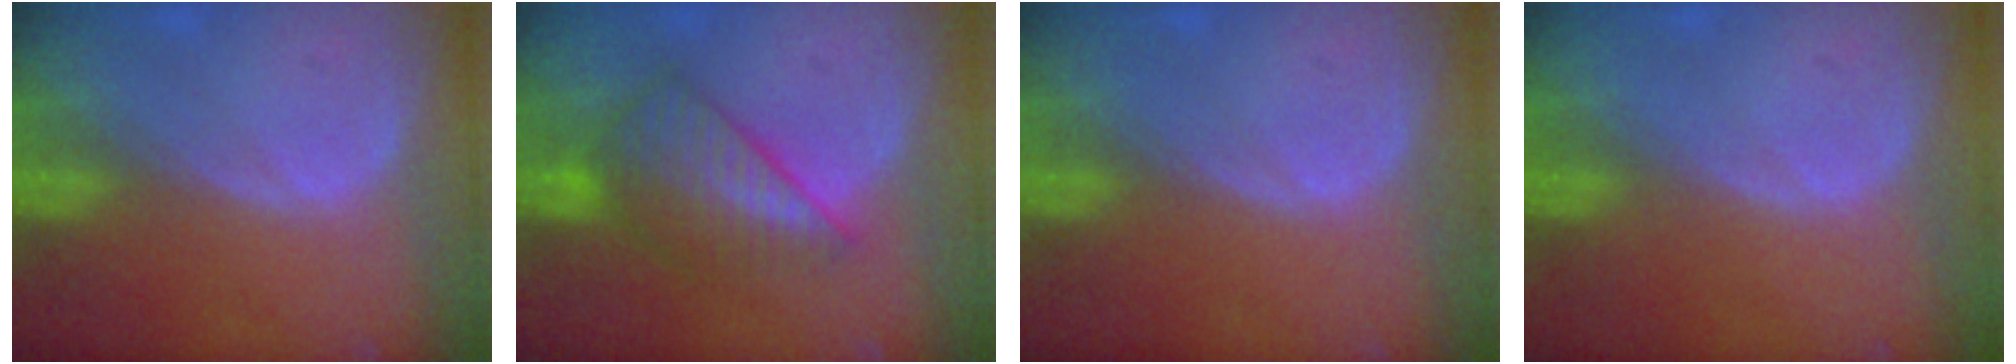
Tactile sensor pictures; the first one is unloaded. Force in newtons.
{"total": 7.1, "press": 6.8, "slide": 1.9}
{"total": 0.0}
{"total": 0.0}